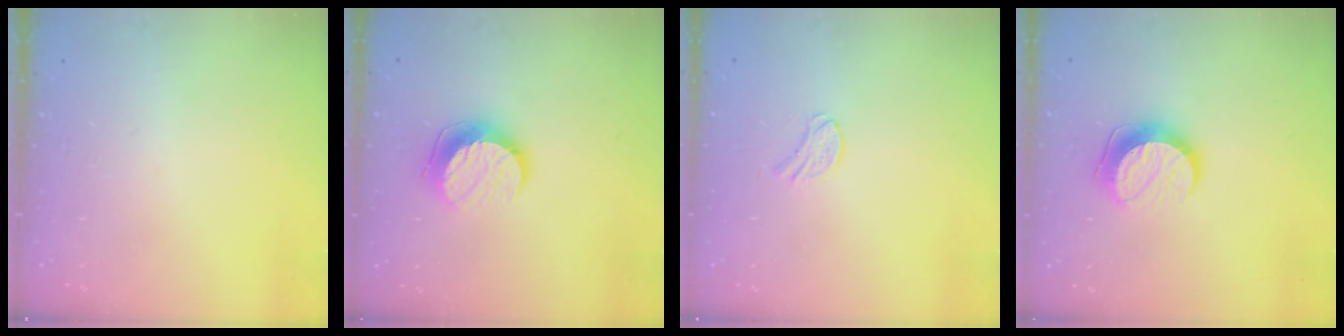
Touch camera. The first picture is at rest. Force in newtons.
{"total": 9.9, "press": 9.9, "slide": 0.1}
{"total": 5.1, "press": 5.1, "slide": 0.5}
{"total": 9.8, "press": 9.8, "slide": 0.6}